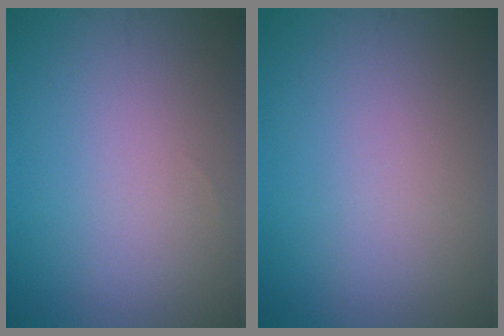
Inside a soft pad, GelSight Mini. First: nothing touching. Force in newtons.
{"total": 0.0}